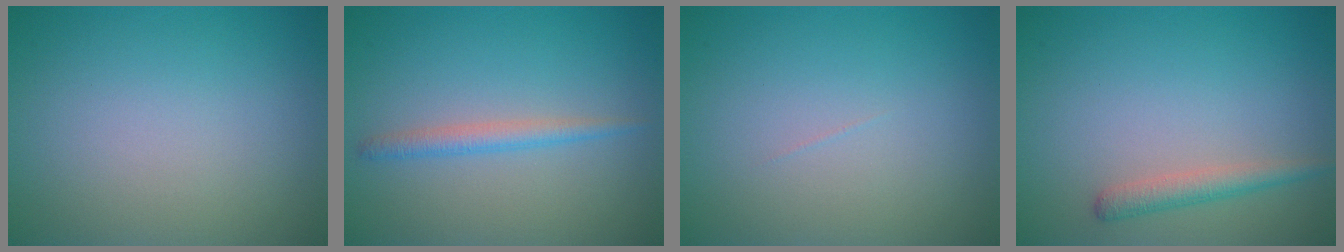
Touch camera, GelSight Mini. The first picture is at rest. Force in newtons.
{"total": 1.7, "press": 1.7, "slide": 0.1}
{"total": 0.0}
{"total": 1.9, "press": 1.9, "slide": 0.1}